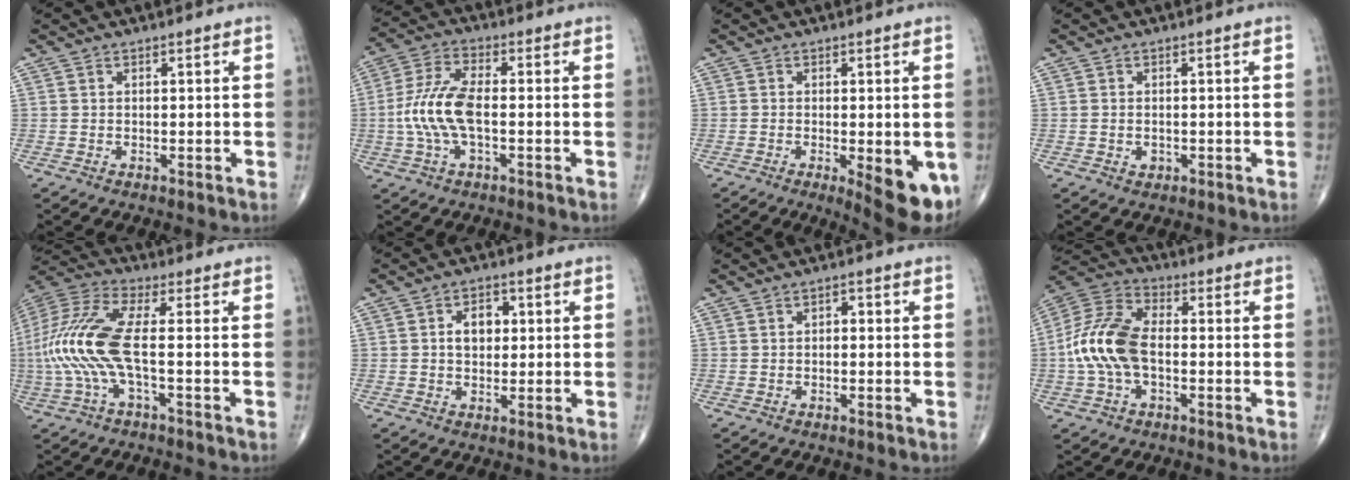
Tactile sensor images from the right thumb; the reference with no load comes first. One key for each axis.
{"total": 10.2, "fx": -1.4, "fy": 4.2, "fz": 9.2, "tx": -0.212, "ty": 0.025, "tz": -0.029}
{"total": 9.5, "fx": -3.1, "fy": 3.2, "fz": 8.4, "tx": -0.099, "ty": -0.015, "tz": -0.036}
{"total": 1.3, "fx": -0.3, "fy": 1.0, "fz": 0.8, "tx": -0.008, "ty": 0.002, "tz": -0.001}
{"total": 15.0, "fx": -1.7, "fy": 4.2, "fz": 14.2, "tx": -0.345, "ty": 0.030, "tz": -0.039}
{"total": 5.1, "fx": 0.7, "fy": 3.6, "fz": 3.6, "tx": -0.041, "ty": 0.008, "tz": 0.007}
{"total": 1.4, "fx": 0.0, "fy": 0.9, "fz": 1.0, "tx": -0.009, "ty": 0.005, "tz": -0.005}
{"total": 13.5, "fx": -1.5, "fy": 7.8, "fz": 10.9, "tx": -0.232, "ty": 0.035, "tz": -0.034}